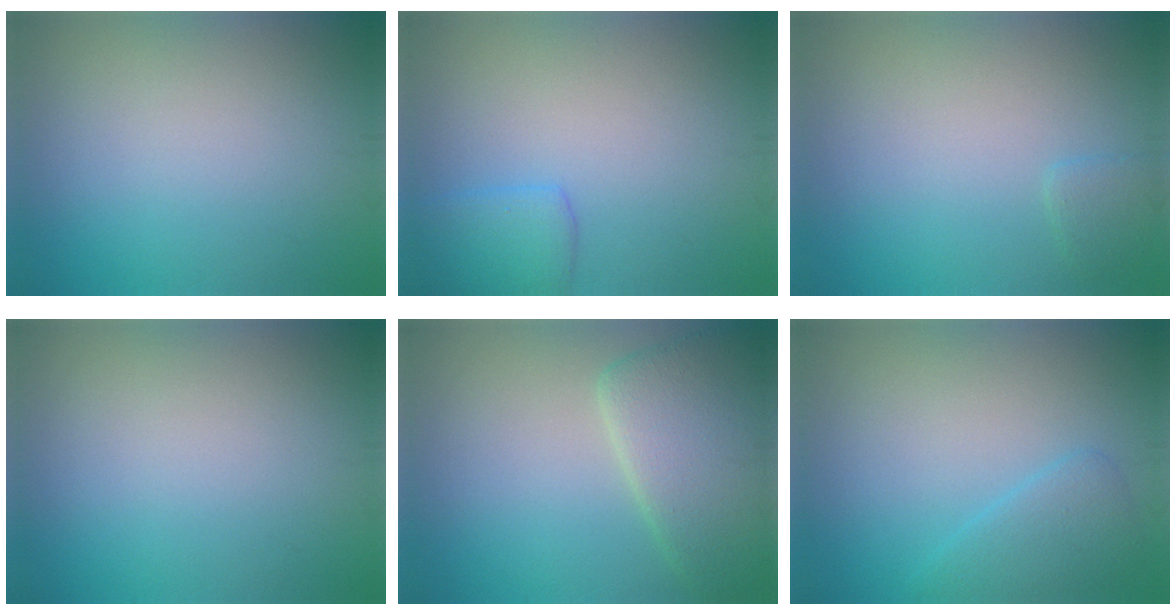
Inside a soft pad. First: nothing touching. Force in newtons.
{"total": 2.5, "press": 2.5, "slide": 0.2}
{"total": 1.0, "press": 1.0, "slide": 0.1}
{"total": 0.0}
{"total": 5.9, "press": 5.9, "slide": 0.5}
{"total": 2.6, "press": 2.6, "slide": 0.1}